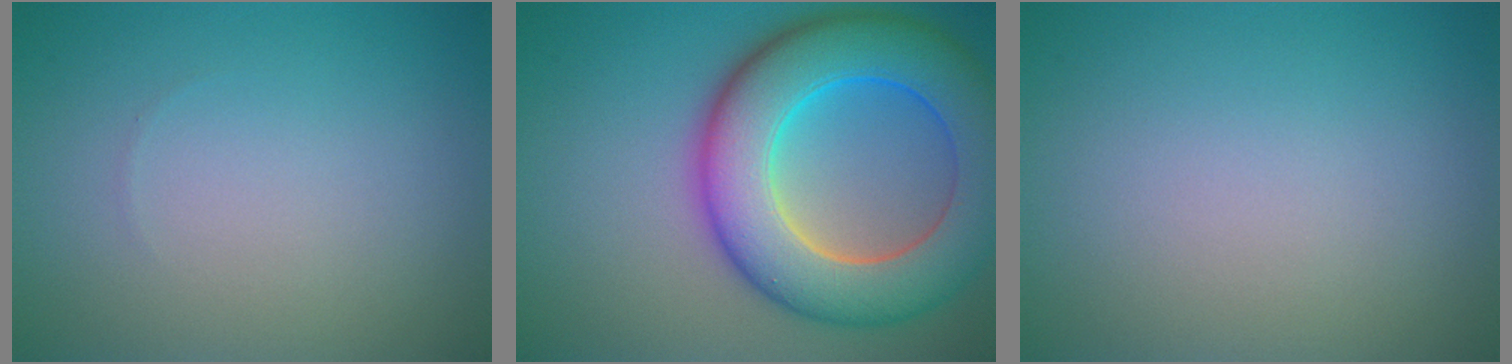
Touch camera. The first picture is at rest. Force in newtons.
{"total": 11.3, "press": 11.3, "slide": 0.3}
{"total": 0.0}